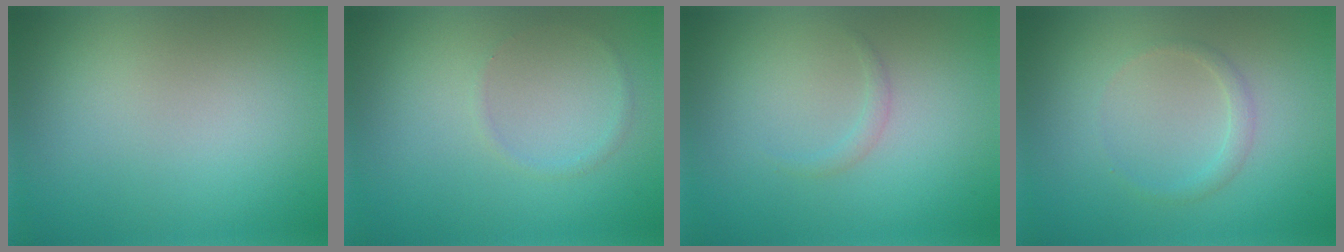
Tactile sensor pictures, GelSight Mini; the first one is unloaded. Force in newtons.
{"total": 0.6, "press": 0.6, "slide": 0.1}
{"total": 0.7, "press": 0.7, "slide": 0.1}
{"total": 1.1, "press": 1.1, "slide": 0.0}